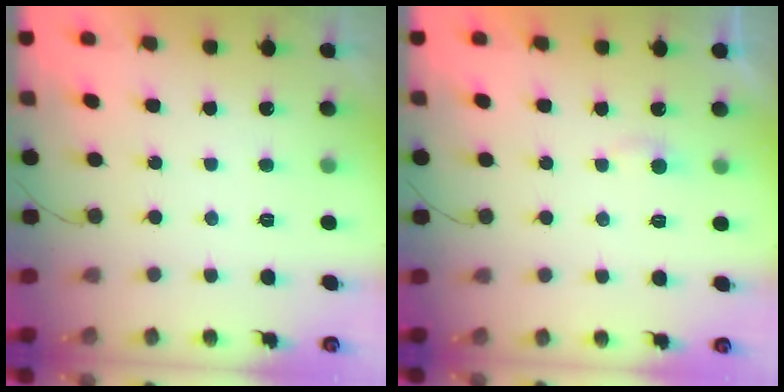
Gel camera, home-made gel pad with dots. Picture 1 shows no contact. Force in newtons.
{"total": 2.8, "press": 2.8, "slide": 0.3}